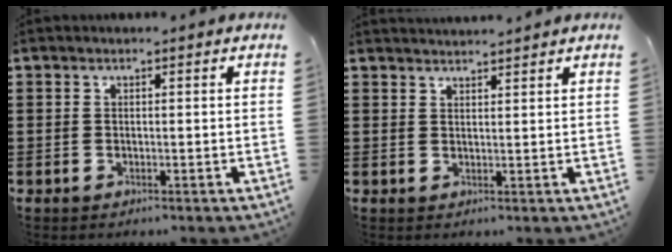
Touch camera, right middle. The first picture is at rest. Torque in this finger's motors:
{"motor_torque": [-0.07, 0.17, -0.04, -0.01]}